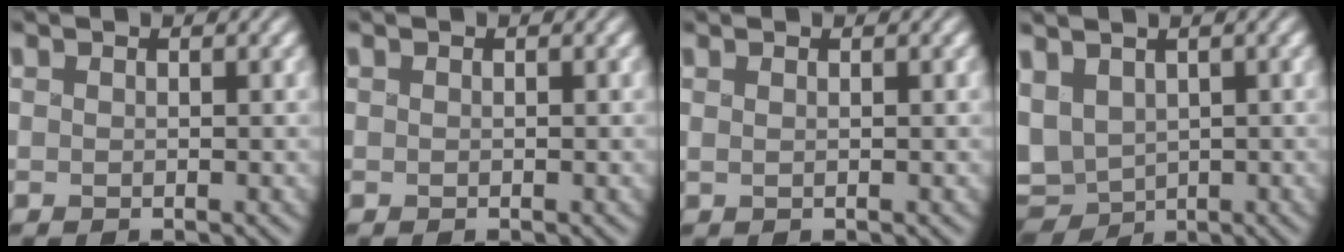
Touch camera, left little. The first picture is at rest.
{"total": 0.0}
{"total": 1.6, "force": [0.7, 0.7, 1.2], "torque": [-0.005, 0.000, -0.007]}
{"total": 5.4, "force": [-0.1, 3.8, 3.8], "torque": [-0.087, -0.001, 0.005]}